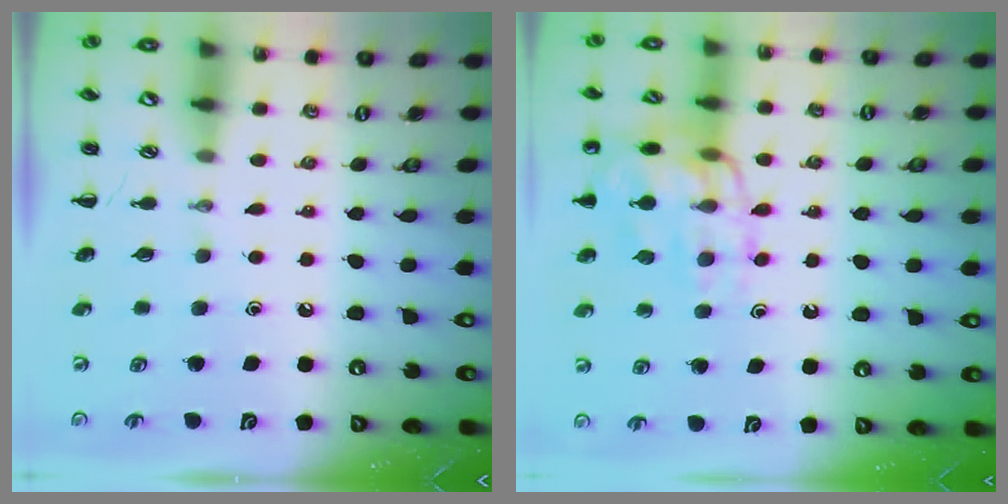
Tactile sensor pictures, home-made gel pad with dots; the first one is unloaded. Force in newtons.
{"total": 15.1, "press": 15.0, "slide": 1.4}